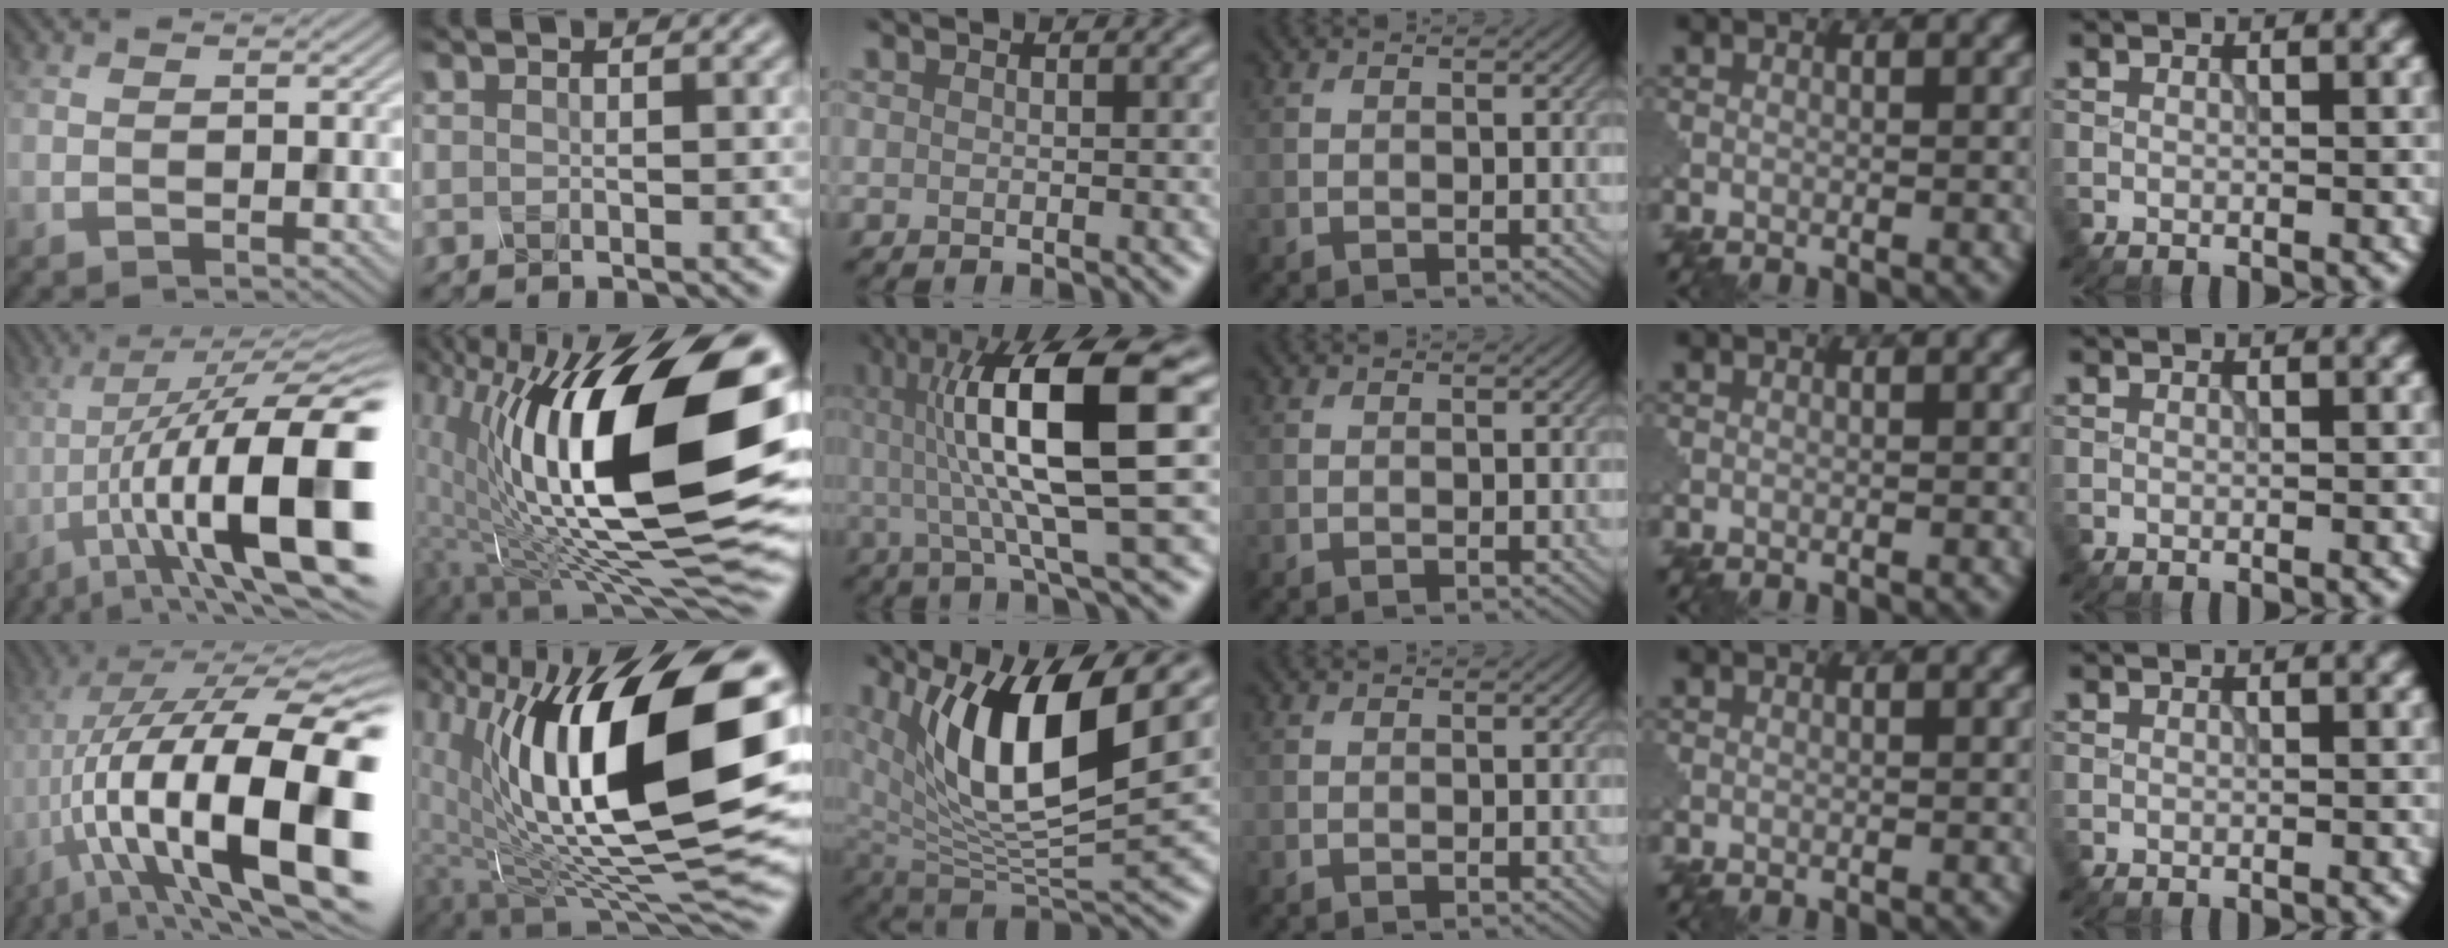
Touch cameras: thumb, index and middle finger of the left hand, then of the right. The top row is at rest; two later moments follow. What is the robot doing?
{"motion": "shake", "object": "plastic piggy bank"}